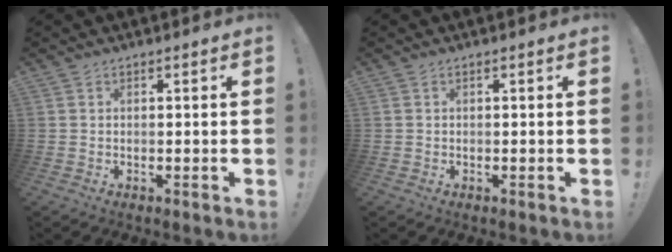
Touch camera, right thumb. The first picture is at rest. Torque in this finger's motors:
{"motor_torque": [-0.13, 0.02, 0.10, -0.03, 0.01]}